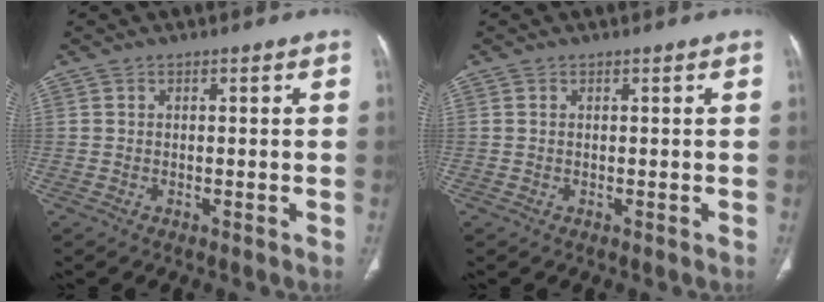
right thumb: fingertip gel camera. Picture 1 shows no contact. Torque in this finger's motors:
{"motor_torque": [0.12, 0.14, 0.10, -0.50, -0.03]}